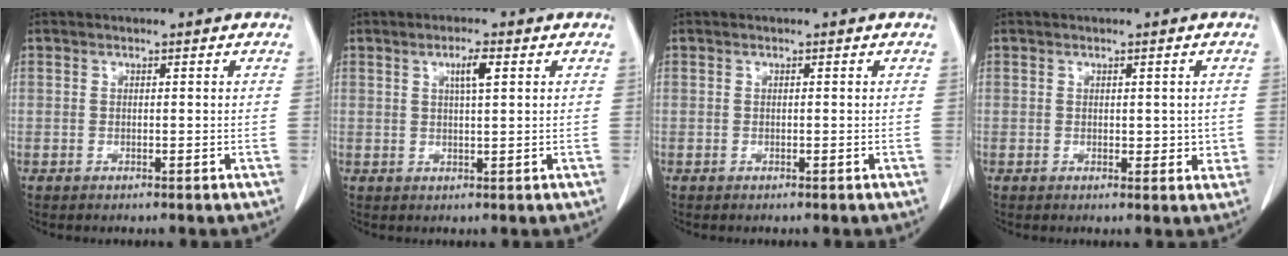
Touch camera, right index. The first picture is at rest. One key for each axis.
{"total": 3.2, "fx": 1.3, "fy": 0.3, "fz": 2.9, "tx": -0.047, "ty": 0.001, "tz": 0.020}
{"total": 0.0}
{"total": 2.9, "fx": 0.1, "fy": 1.7, "fz": 2.3, "tx": -0.021, "ty": -0.002, "tz": 0.005}